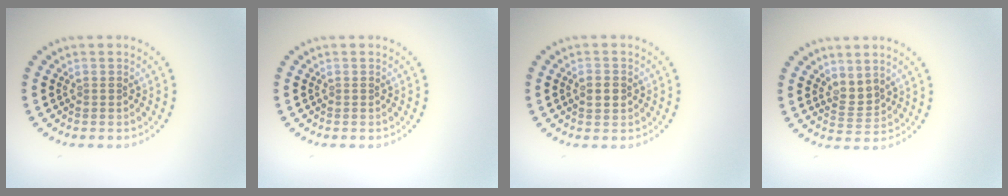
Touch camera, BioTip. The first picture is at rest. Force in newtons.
{"total": 0.0}
{"total": 1.6, "press": 1.6, "slide": 0.0}
{"total": 1.9, "press": 1.4, "slide": 1.3}